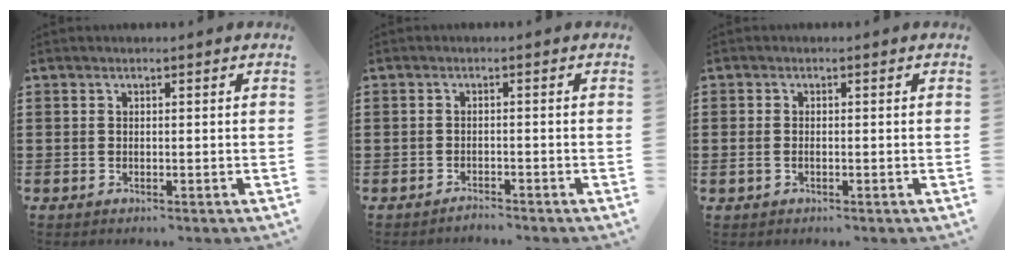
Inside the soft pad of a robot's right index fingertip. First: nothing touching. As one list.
[{"total": 1.4, "force": [-1.3, 0.0, -0.2], "torque": [0.001, 0.005, -0.029]}, {"total": 1.1, "force": [-0.4, 0.7, 0.8], "torque": [-0.025, -0.002, -0.010]}]